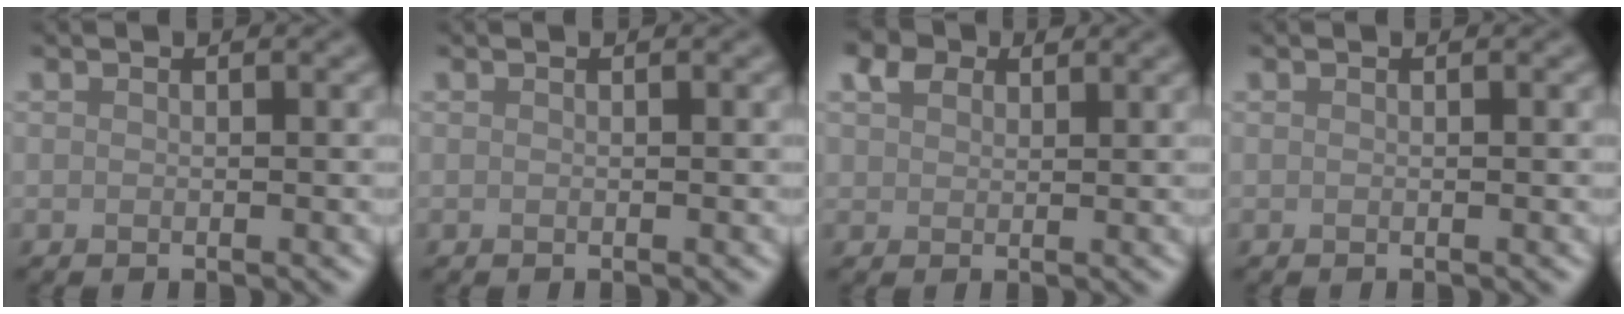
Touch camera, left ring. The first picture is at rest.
{"total": 0.0}
{"total": 2.7, "force": [1.6, 1.9, 1.1], "torque": [-0.027, 0.007, 0.026]}
{"total": 0.0}